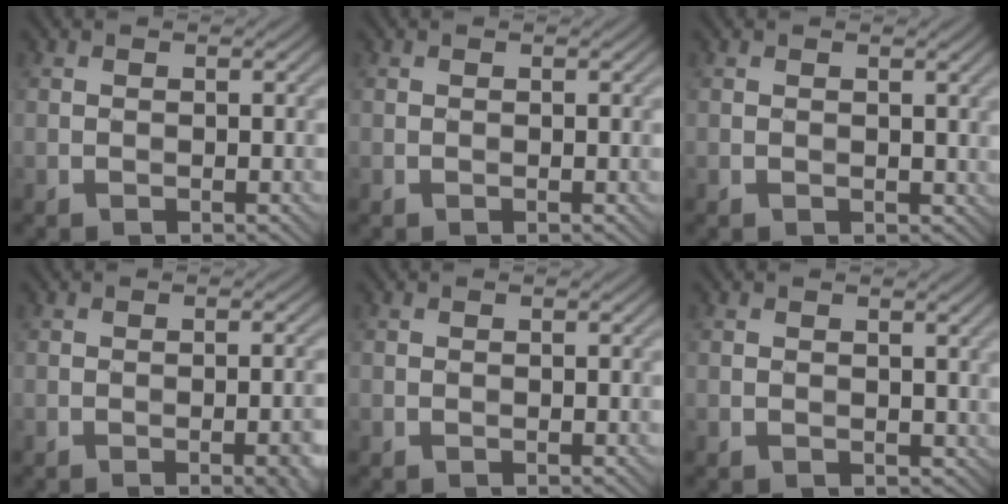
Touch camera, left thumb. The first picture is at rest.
{"total": 0.0}
{"total": 1.2, "force": [0.5, 1.0, 0.6], "torque": [-0.015, -0.001, 0.008]}
{"total": 2.6, "force": [-1.3, 0.3, 2.2], "torque": [-0.029, 0.003, -0.017]}
{"total": 0.0}
{"total": 1.8, "force": [0.6, 1.4, 1.0], "torque": [-0.022, -0.002, 0.008]}